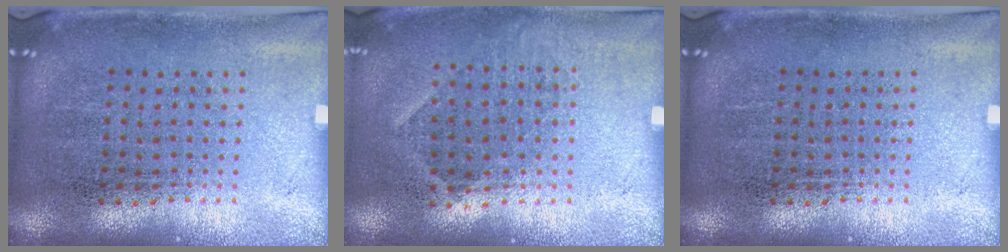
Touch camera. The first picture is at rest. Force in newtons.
{"total": 0.9, "press": 0.8, "slide": 0.5}
{"total": 0.0}